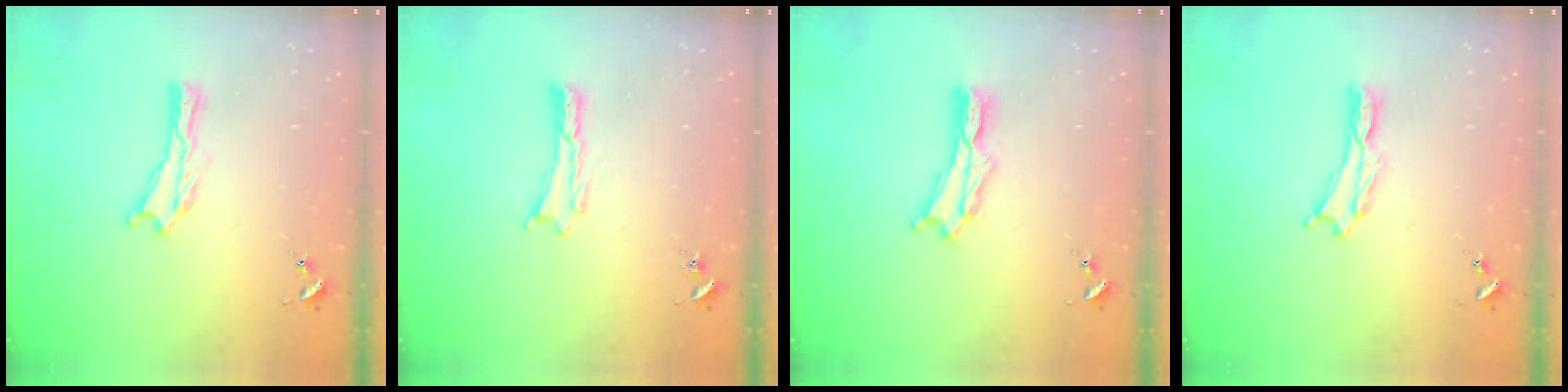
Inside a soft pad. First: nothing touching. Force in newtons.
{"total": 0.0}
{"total": 2.0, "press": 2.0, "slide": 0.3}
{"total": 0.0}